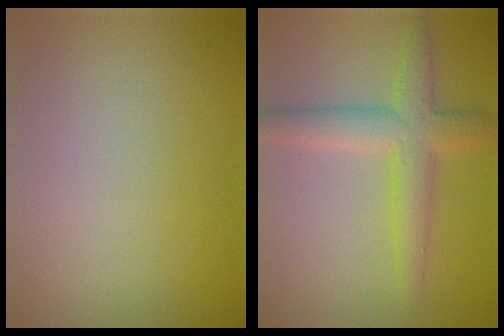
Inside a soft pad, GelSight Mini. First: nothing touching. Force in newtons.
{"total": 4.5, "press": 4.5, "slide": 0.1}